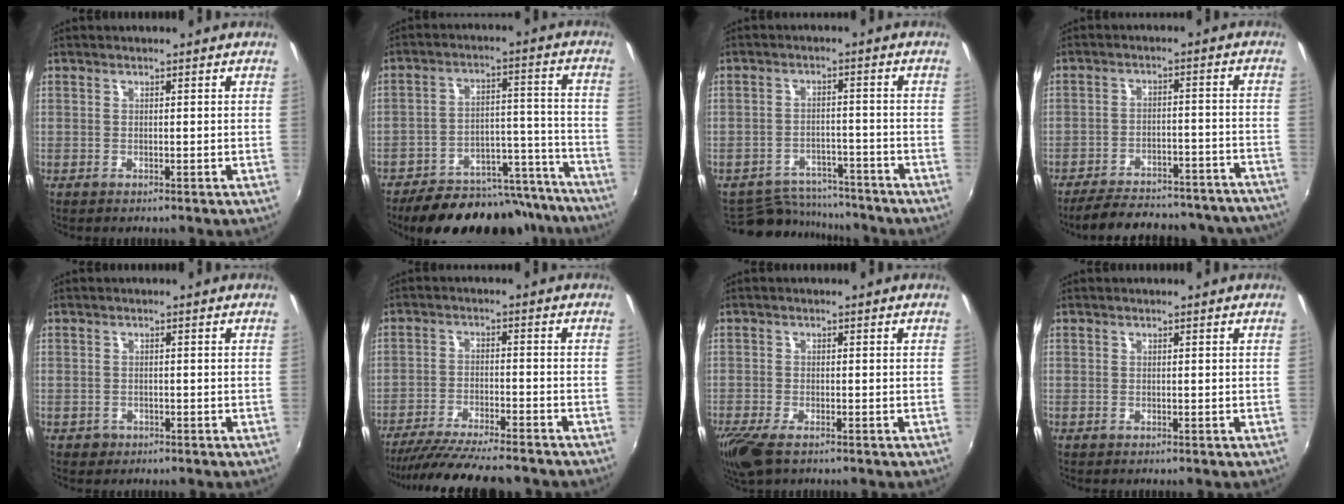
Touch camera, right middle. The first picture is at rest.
{"total": 24.0, "force": [-20.7, 8.8, 8.4], "torque": [-0.140, 0.038, -0.258]}
{"total": 10.6, "force": [-9.8, 3.6, 1.6], "torque": [-0.050, 0.015, -0.140]}
{"total": 25.9, "force": [-23.2, 7.1, 8.8], "torque": [-0.155, 0.024, -0.278]}
{"total": 1.7, "force": [-0.8, 1.5, 0.4], "torque": [-0.009, -0.003, -0.011]}
{"total": 15.2, "force": [-13.4, 1.7, 6.9], "torque": [-0.140, -0.028, -0.212]}
{"total": 5.9, "force": [-4.1, 1.9, 3.8], "torque": [-0.093, -0.026, -0.078]}
{"total": 0.0}